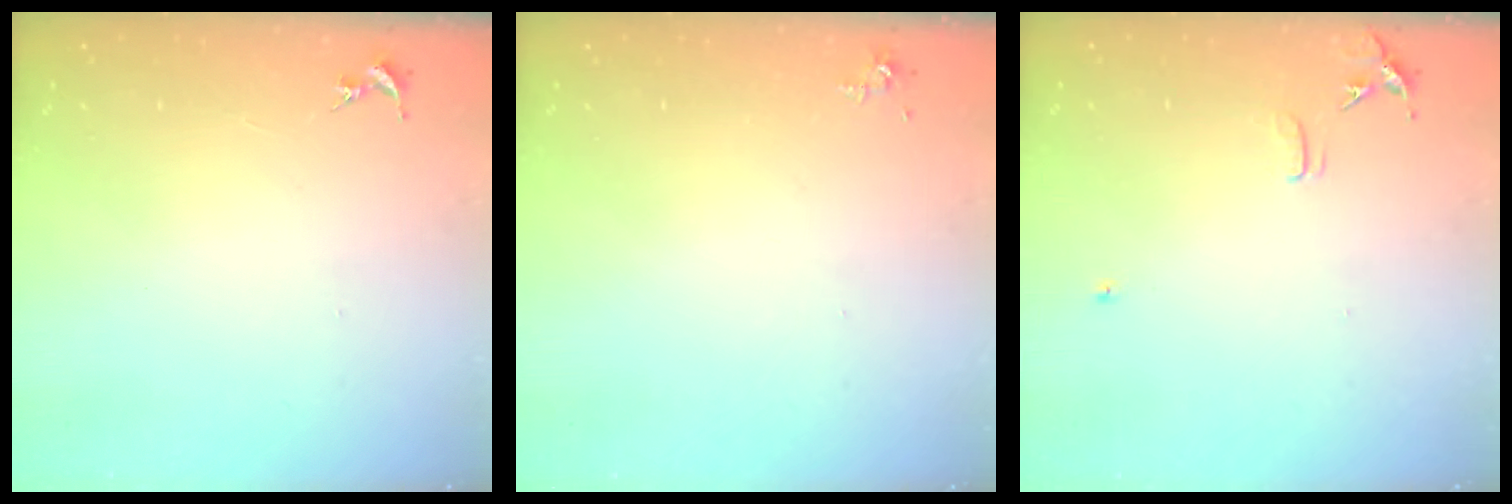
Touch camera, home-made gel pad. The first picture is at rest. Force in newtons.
{"total": 3.6, "press": 3.6, "slide": 0.5}
{"total": 6.7, "press": 6.7, "slide": 0.6}